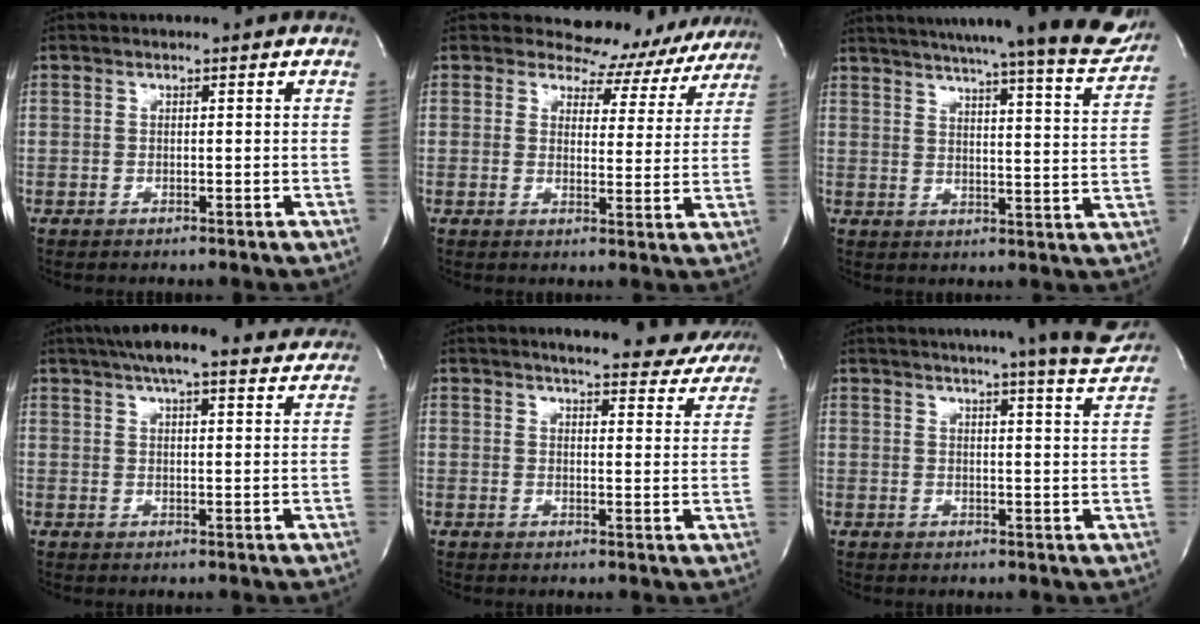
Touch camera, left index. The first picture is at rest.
{"total": 13.1, "force": [12.1, 5.1, 0.0], "torque": [0.032, -0.022, 0.109]}
{"total": 24.0, "force": [21.6, 0.8, 10.5], "torque": [-0.154, -0.054, 0.263]}
{"total": 18.0, "force": [15.6, 3.2, 8.5], "torque": [-0.131, 0.041, 0.203]}
{"total": 17.4, "force": [16.2, 3.1, 5.6], "torque": [-0.061, -0.029, 0.181]}
{"total": 16.3, "force": [14.8, -0.2, 6.9], "torque": [-0.102, -0.034, 0.172]}